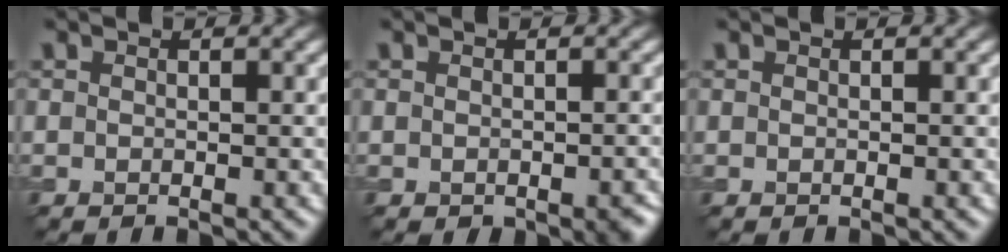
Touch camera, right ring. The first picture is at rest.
{"total": 1.6, "force": [-0.8, 0.8, 1.1], "torque": [-0.015, -0.004, -0.006]}
{"total": 0.0}